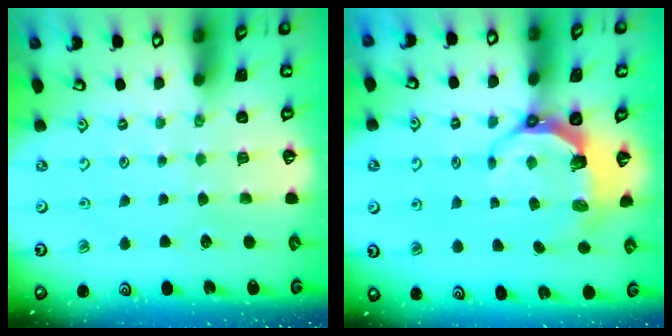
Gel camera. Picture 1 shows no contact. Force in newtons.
{"total": 6.0, "press": 4.6, "slide": 3.9}